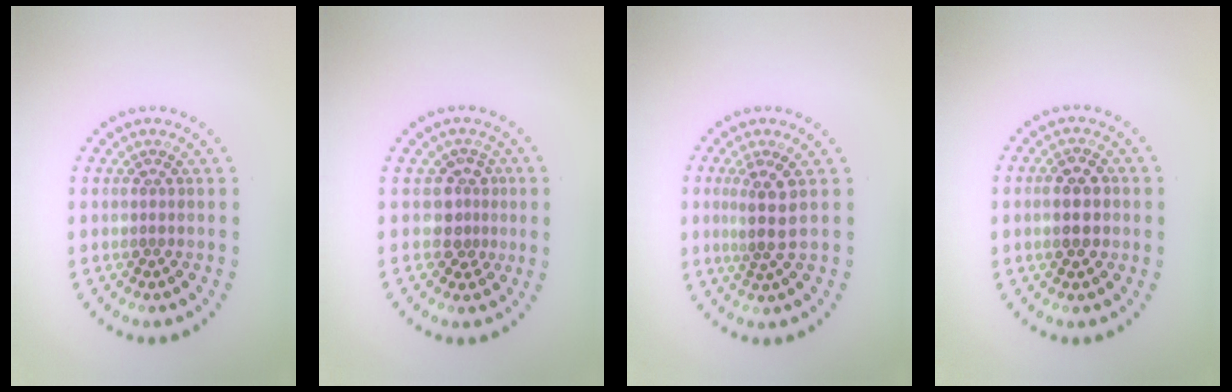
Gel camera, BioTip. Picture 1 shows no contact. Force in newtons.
{"total": 2.4, "press": 1.8, "slide": 1.6}
{"total": 2.7, "press": 2.0, "slide": 1.7}
{"total": 2.7, "press": 2.7, "slide": 0.3}